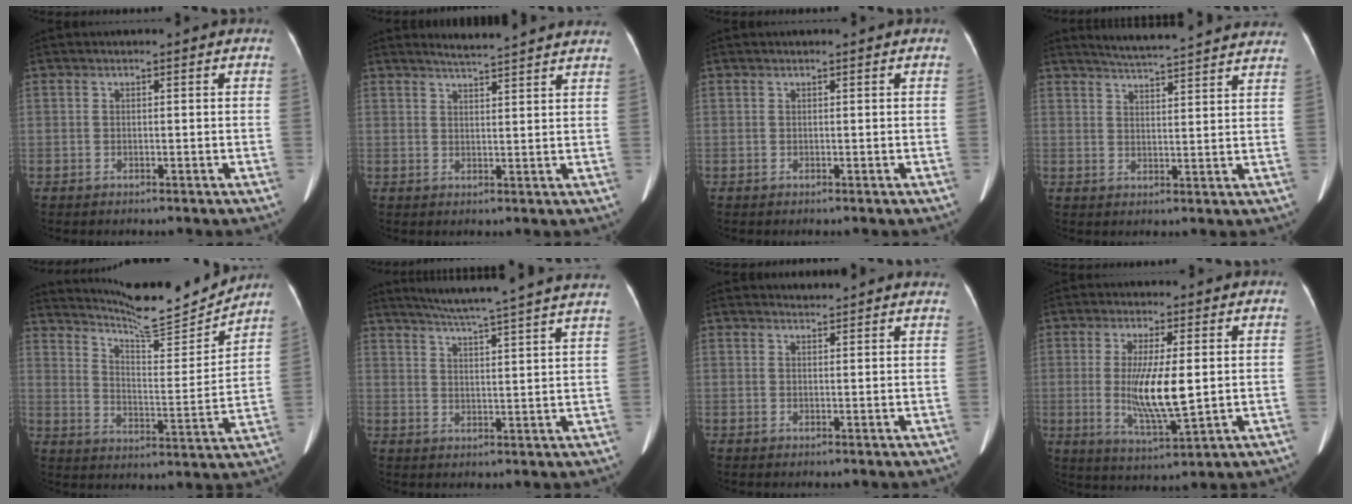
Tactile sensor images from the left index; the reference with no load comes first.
{"total": 8.1, "force": [7.7, -0.4, 2.4], "torque": [-0.044, 0.011, 0.091]}
{"total": 0.7, "force": [-0.7, -0.1, 0.0], "torque": [0.001, 0.005, -0.009]}
{"total": 16.9, "force": [16.0, 0.7, 5.6], "torque": [-0.087, -0.006, 0.201]}
{"total": 13.8, "force": [13.4, -0.3, 3.4], "torque": [-0.064, -0.035, 0.201]}
{"total": 19.7, "force": [17.5, -1.3, 8.8], "torque": [-0.147, -0.020, 0.225]}
{"total": 3.7, "force": [3.6, 0.4, -0.1], "torque": [-0.004, 0.006, 0.034]}
{"total": 9.3, "force": [-0.8, 1.4, 9.1], "torque": [-0.179, -0.022, -0.008]}